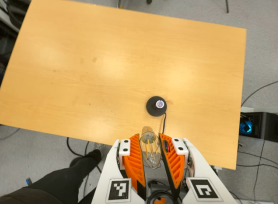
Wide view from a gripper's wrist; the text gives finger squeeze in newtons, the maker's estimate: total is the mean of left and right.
{"total": 10.3, "left": 10.6, "right": 10.1}